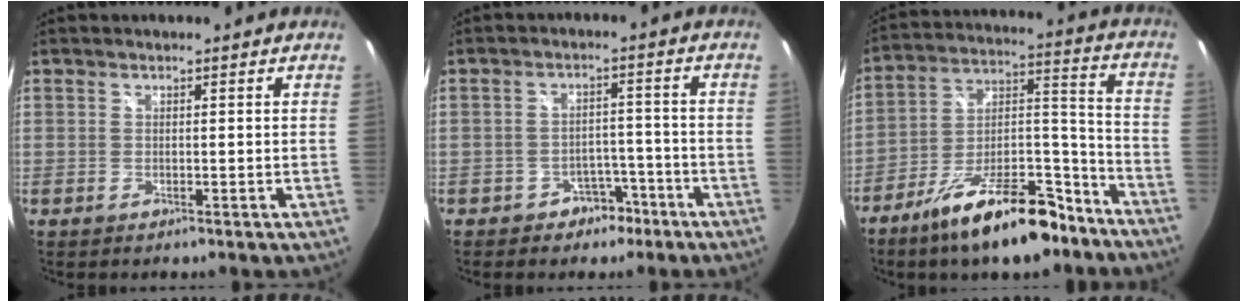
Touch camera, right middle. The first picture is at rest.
{"total": 5.1, "force": [-3.4, 3.5, 1.4], "torque": [-0.030, 0.017, -0.041]}
{"total": 19.3, "force": [-13.3, 7.0, 12.1], "torque": [-0.198, 0.021, -0.207]}